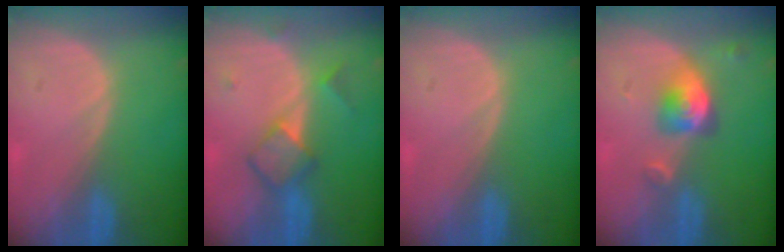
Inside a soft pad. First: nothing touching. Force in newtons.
{"total": 5.0, "press": 5.0, "slide": 0.5}
{"total": 0.0}
{"total": 5.1, "press": 4.7, "slide": 2.1}